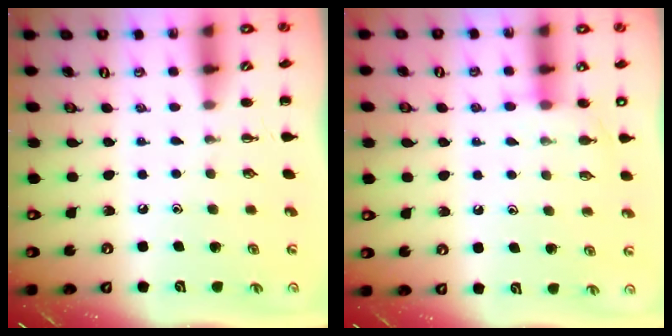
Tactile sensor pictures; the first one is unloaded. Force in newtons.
{"total": 6.2, "press": 6.1, "slide": 1.3}